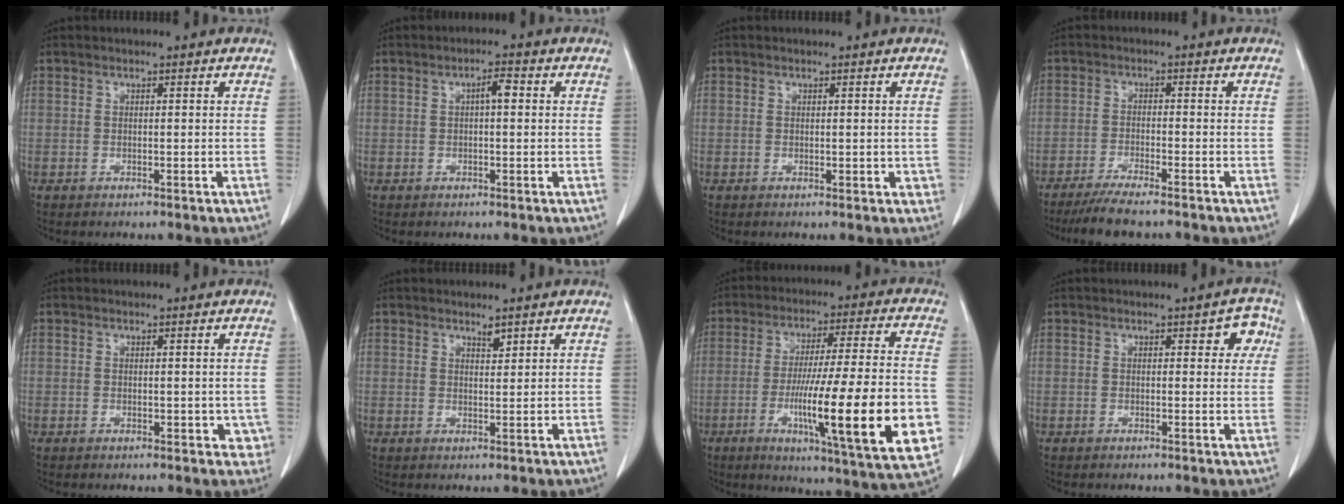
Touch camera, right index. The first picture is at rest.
{"total": 2.5, "force": [0.5, 0.5, 2.4], "torque": [-0.040, 0.006, 0.008]}
{"total": 1.3, "force": [0.1, 0.8, 1.0], "torque": [-0.010, 0.000, 0.005]}
{"total": 6.9, "force": [-5.8, 0.4, 3.8], "torque": [-0.060, -0.015, -0.096]}
{"total": 2.8, "force": [0.1, 1.9, 2.1], "torque": [-0.001, -0.003, 0.004]}
{"total": 1.6, "force": [1.4, 0.3, 0.7], "torque": [-0.013, -0.006, 0.024]}
{"total": 22.9, "force": [-5.7, 0.7, 22.1], "torque": [-0.300, -0.027, -0.085]}
{"total": 3.7, "force": [1.5, 1.5, 3.0], "torque": [-0.022, 0.010, 0.013]}